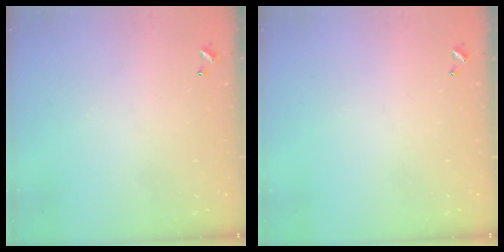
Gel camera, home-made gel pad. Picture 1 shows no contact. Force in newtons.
{"total": 0.0}